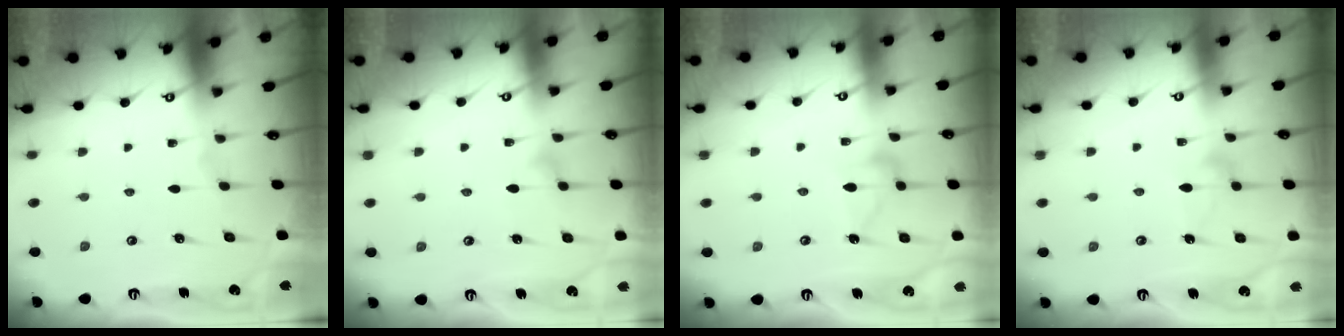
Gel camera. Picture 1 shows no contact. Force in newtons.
{"total": 4.7, "press": 4.7, "slide": 0.3}
{"total": 9.0, "press": 9.0, "slide": 0.4}
{"total": 7.8, "press": 7.8, "slide": 0.3}